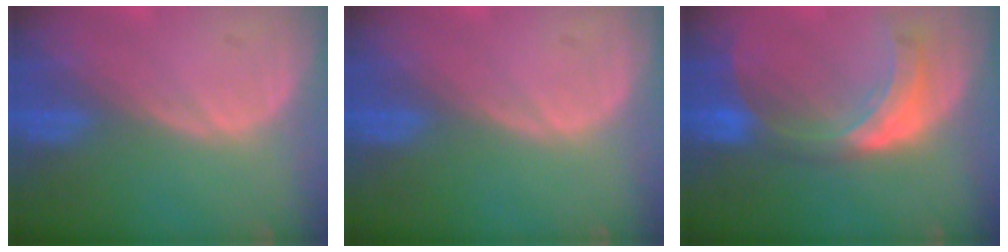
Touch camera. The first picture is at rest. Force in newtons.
{"total": 0.0}
{"total": 8.2, "press": 7.2, "slide": 3.8}